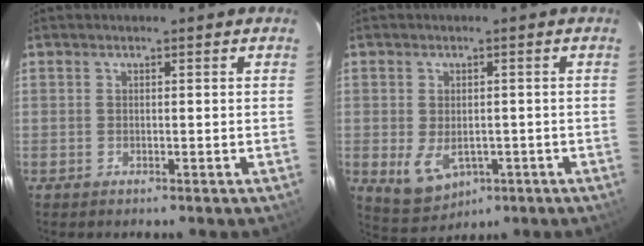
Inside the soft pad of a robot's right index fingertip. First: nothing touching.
{"total": 7.0, "force": [-2.0, 4.9, 4.6], "torque": [-0.091, -0.018, -0.018]}